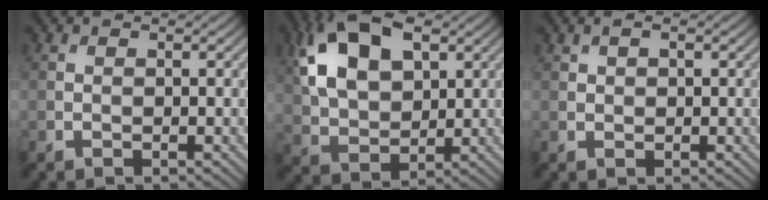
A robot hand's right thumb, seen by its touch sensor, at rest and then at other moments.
{"total": 13.0, "force": [4.9, 7.3, 9.6], "torque": [-0.217, 0.018, 0.092]}
{"total": 1.4, "force": [0.7, 0.8, 0.9], "torque": [-0.020, 0.003, 0.015]}